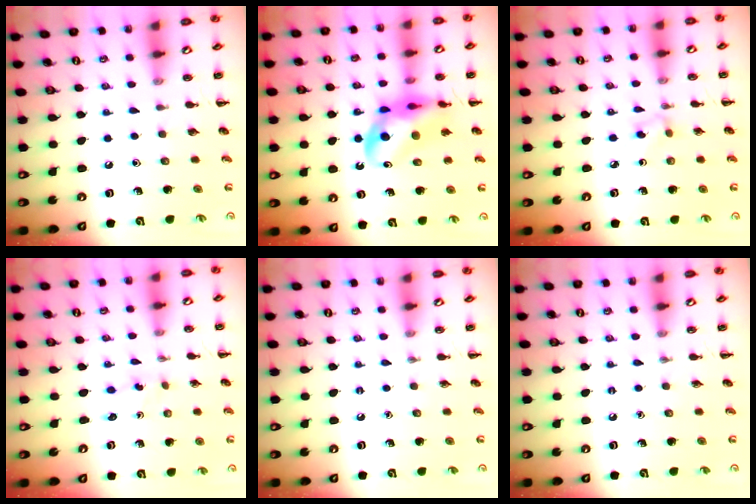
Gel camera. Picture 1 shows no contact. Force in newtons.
{"total": 12.9, "press": 12.4, "slide": 3.5}
{"total": 2.8, "press": 2.6, "slide": 1.1}
{"total": 2.2, "press": 2.1, "slide": 0.8}
{"total": 0.0}
{"total": 0.0}